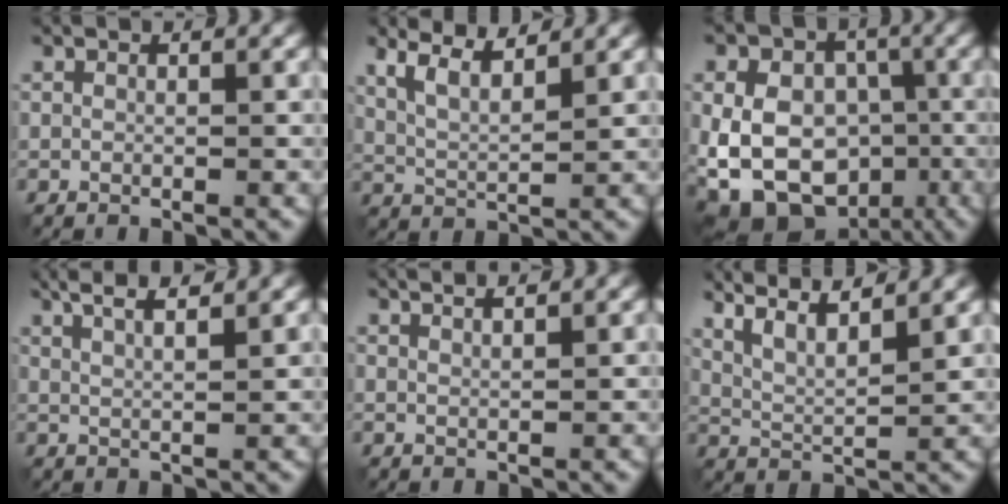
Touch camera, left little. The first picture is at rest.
{"total": 4.7, "force": [3.1, 1.3, 3.2], "torque": [-0.063, 0.012, 0.045]}
{"total": 14.2, "force": [-2.9, 11.1, 8.3], "torque": [-0.134, 0.010, -0.074]}
{"total": 6.0, "force": [3.9, 1.7, 4.3], "torque": [-0.049, 0.028, 0.031]}
{"total": 2.2, "force": [1.7, 0.5, 1.3], "torque": [-0.004, 0.008, 0.009]}
{"total": 7.5, "force": [5.5, 1.9, 4.7], "torque": [-0.076, 0.015, 0.070]}